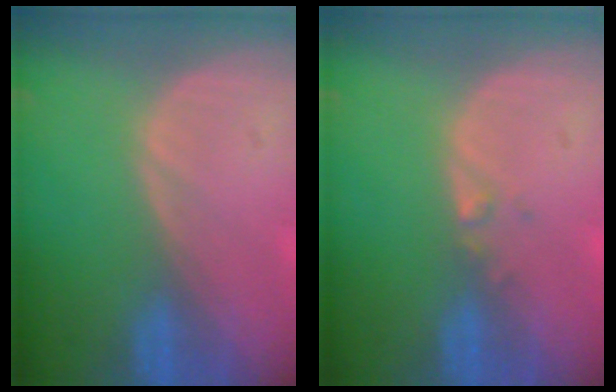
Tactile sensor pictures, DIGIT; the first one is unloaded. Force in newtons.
{"total": 1.0, "press": 0.9, "slide": 0.5}